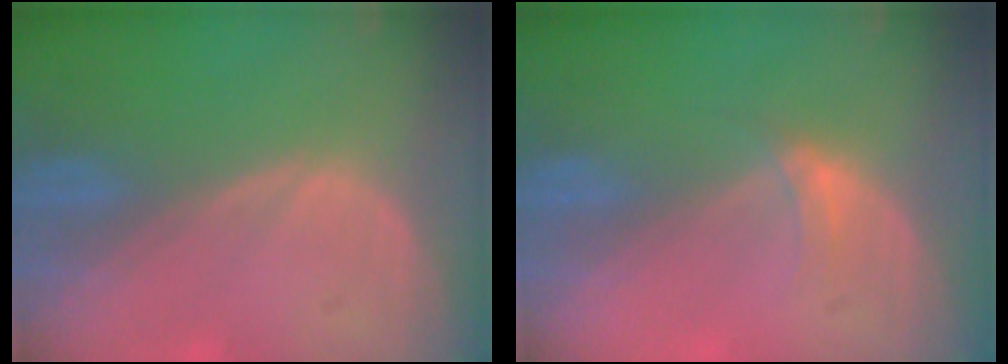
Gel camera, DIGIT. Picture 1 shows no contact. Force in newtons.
{"total": 2.3, "press": 1.9, "slide": 1.3}